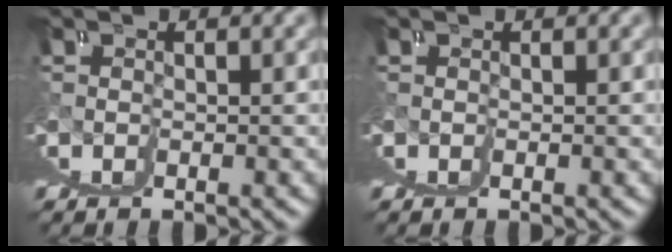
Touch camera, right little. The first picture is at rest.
{"total": 0.0}